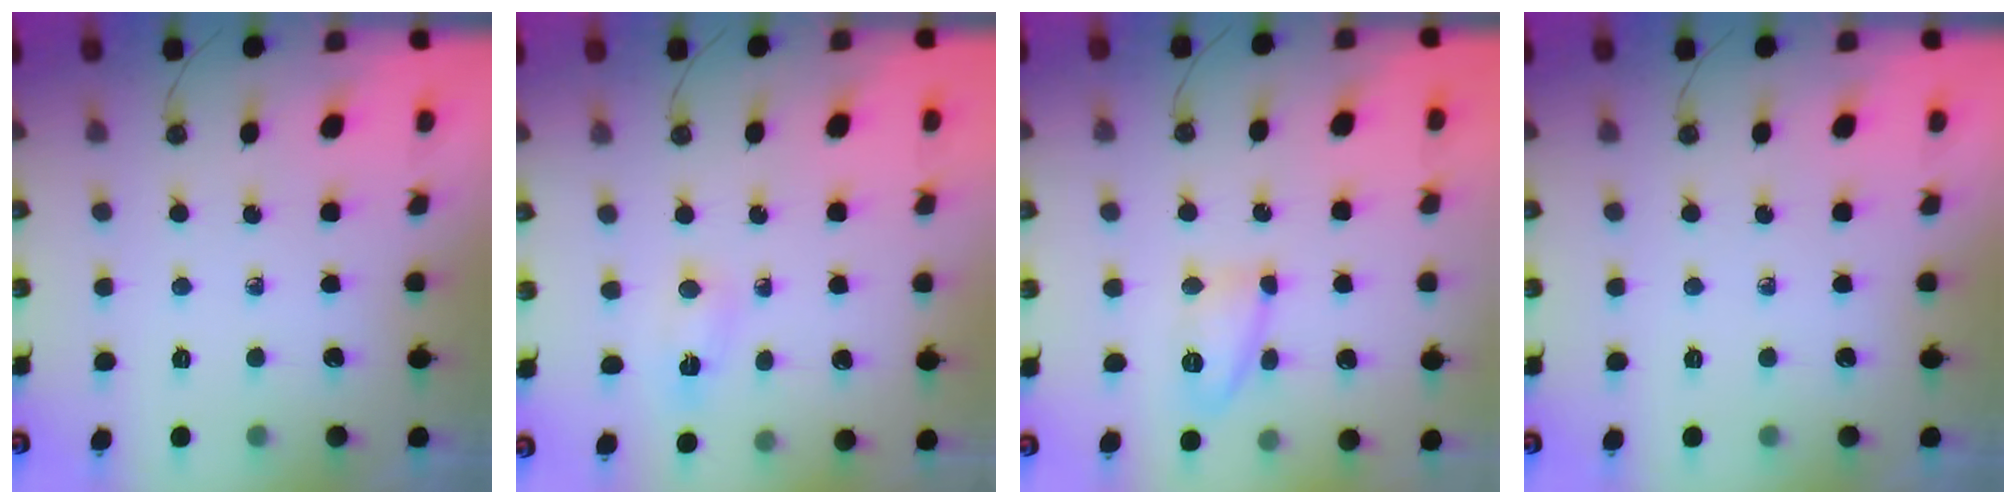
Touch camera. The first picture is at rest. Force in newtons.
{"total": 2.6, "press": 1.3, "slide": 2.2}
{"total": 10.3, "press": 10.3, "slide": 1.2}
{"total": 0.0}